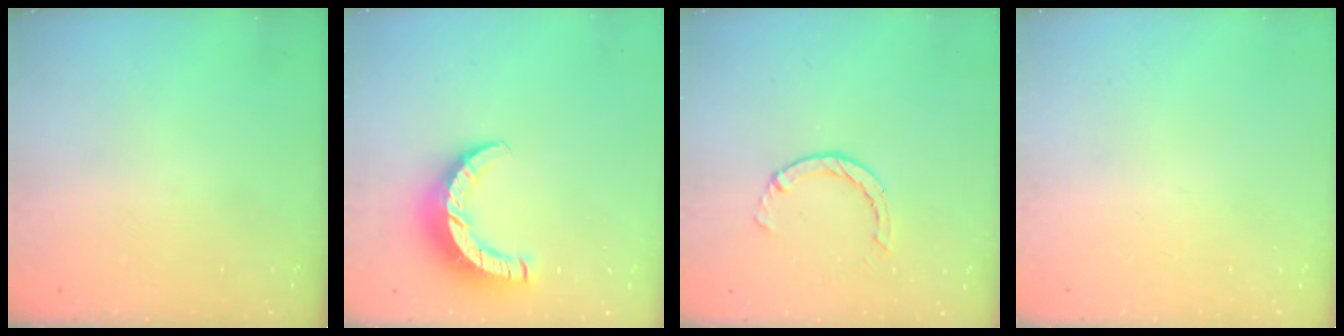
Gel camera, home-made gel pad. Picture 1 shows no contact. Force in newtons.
{"total": 9.4, "press": 9.4, "slide": 0.8}
{"total": 2.9, "press": 2.8, "slide": 0.4}
{"total": 0.0}